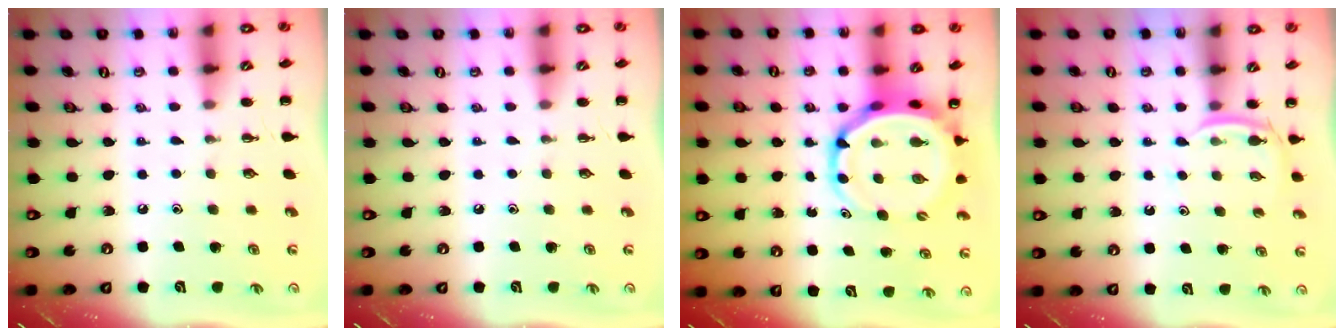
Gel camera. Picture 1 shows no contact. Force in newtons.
{"total": 0.0}
{"total": 7.2, "press": 6.9, "slide": 2.2}
{"total": 3.9, "press": 3.6, "slide": 1.2}